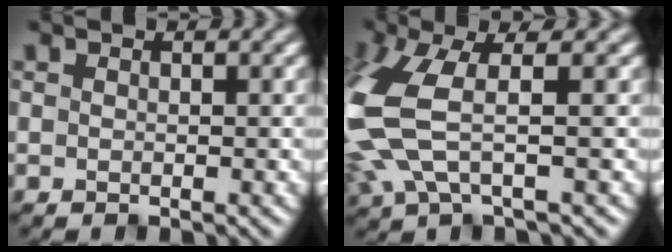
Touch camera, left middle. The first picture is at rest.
{"total": 7.2, "force": [-0.1, 2.8, 6.6], "torque": [-0.187, -0.006, -0.009]}